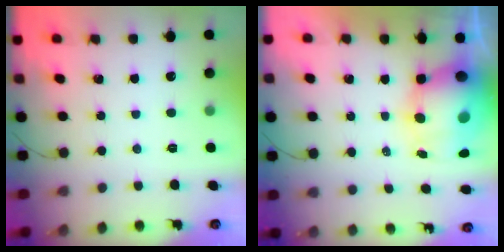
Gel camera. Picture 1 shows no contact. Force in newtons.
{"total": 14.4, "press": 14.0, "slide": 3.7}